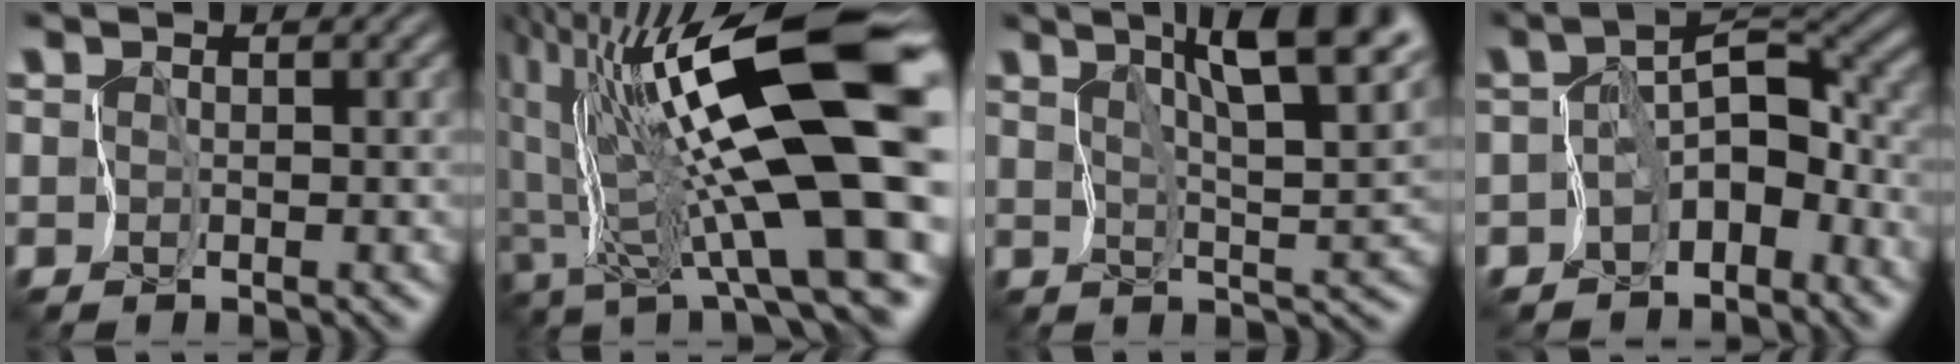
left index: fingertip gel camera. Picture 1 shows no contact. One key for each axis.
{"total": 17.4, "fx": 3.1, "fy": 4.2, "fz": 16.6, "tx": -0.286, "ty": 0.022, "tz": 0.054}
{"total": 9.7, "fx": 5.2, "fy": 1.8, "fz": 8.0, "tx": -0.121, "ty": 0.011, "tz": 0.072}
{"total": 5.8, "fx": -3.8, "fy": 2.7, "fz": 3.3, "tx": -0.043, "ty": 0.003, "tz": -0.070}